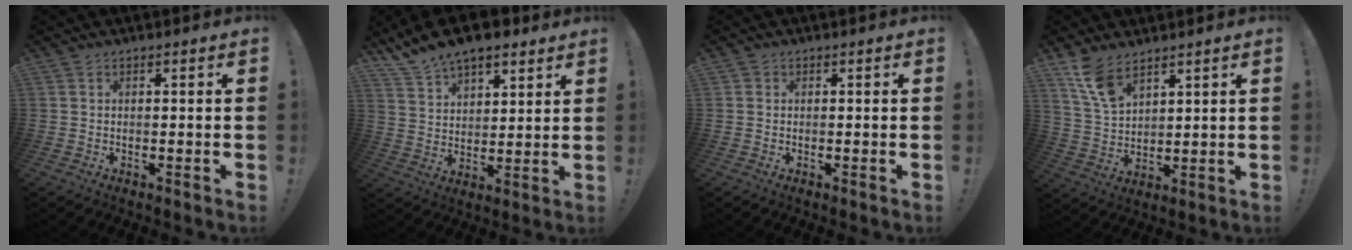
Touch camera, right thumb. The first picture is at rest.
{"total": 11.1, "force": [9.1, 4.8, 4.2], "torque": [-0.089, -0.060, 0.172]}
{"total": 0.9, "force": [0.2, 0.8, 0.1], "torque": [0.004, 0.000, 0.004]}
{"total": 9.2, "force": [6.8, 4.1, 4.6], "torque": [-0.088, -0.036, 0.132]}